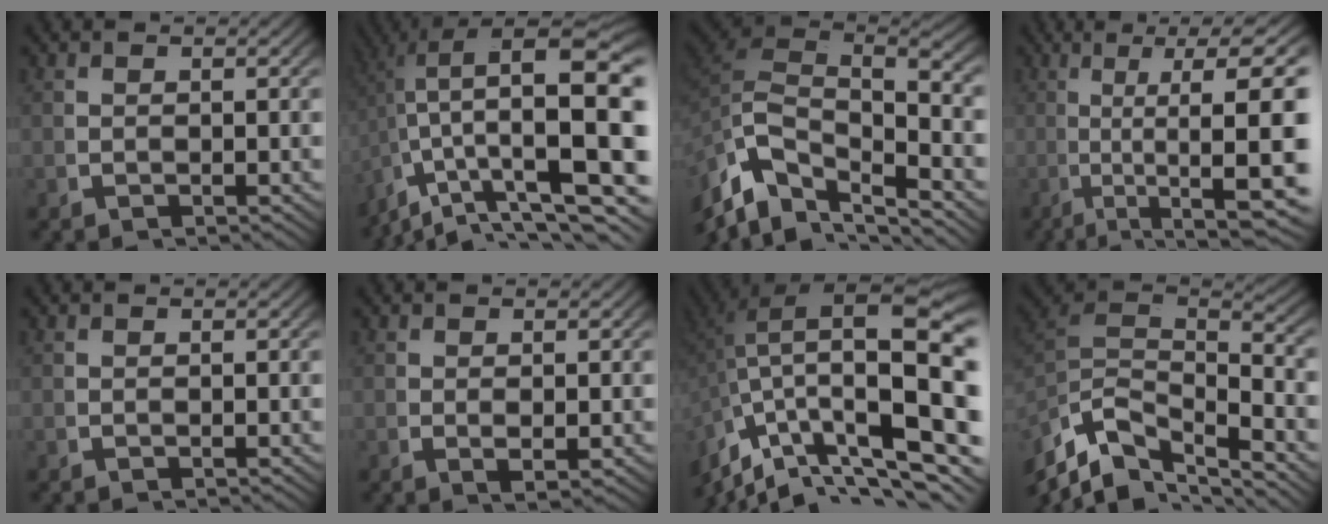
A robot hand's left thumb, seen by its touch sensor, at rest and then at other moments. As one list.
[{"total": 12.3, "force": [-1.6, 5.6, 10.8], "torque": [-0.179, -0.034, 0.000]}, {"total": 12.9, "force": [0.7, 7.9, 10.2], "torque": [-0.211, -0.025, 0.024]}, {"total": 13.3, "force": [1.4, 6.5, 11.5], "torque": [-0.184, -0.019, 0.035]}, {"total": 0.0}, {"total": 1.6, "force": [0.1, 0.9, 1.3], "torque": [-0.030, -0.004, 0.007]}, {"total": 18.0, "force": [-1.0, 10.4, 14.7], "torque": [-0.237, -0.055, 0.010]}, {"total": 10.8, "force": [-0.1, 7.0, 8.2], "torque": [-0.187, -0.035, 0.015]}]